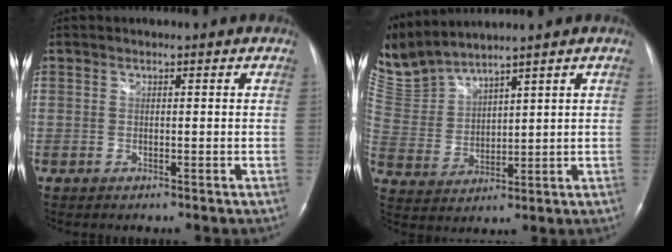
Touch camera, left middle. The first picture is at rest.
{"total": 10.5, "force": [10.1, 0.4, 2.8], "torque": [-0.089, 0.010, 0.224]}